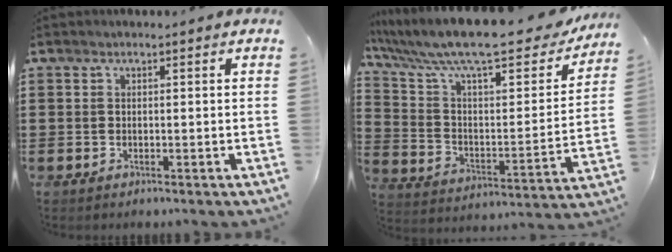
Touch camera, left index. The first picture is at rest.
{"total": 12.4, "force": [9.9, 1.7, 7.3], "torque": [-0.170, -0.063, 0.167]}